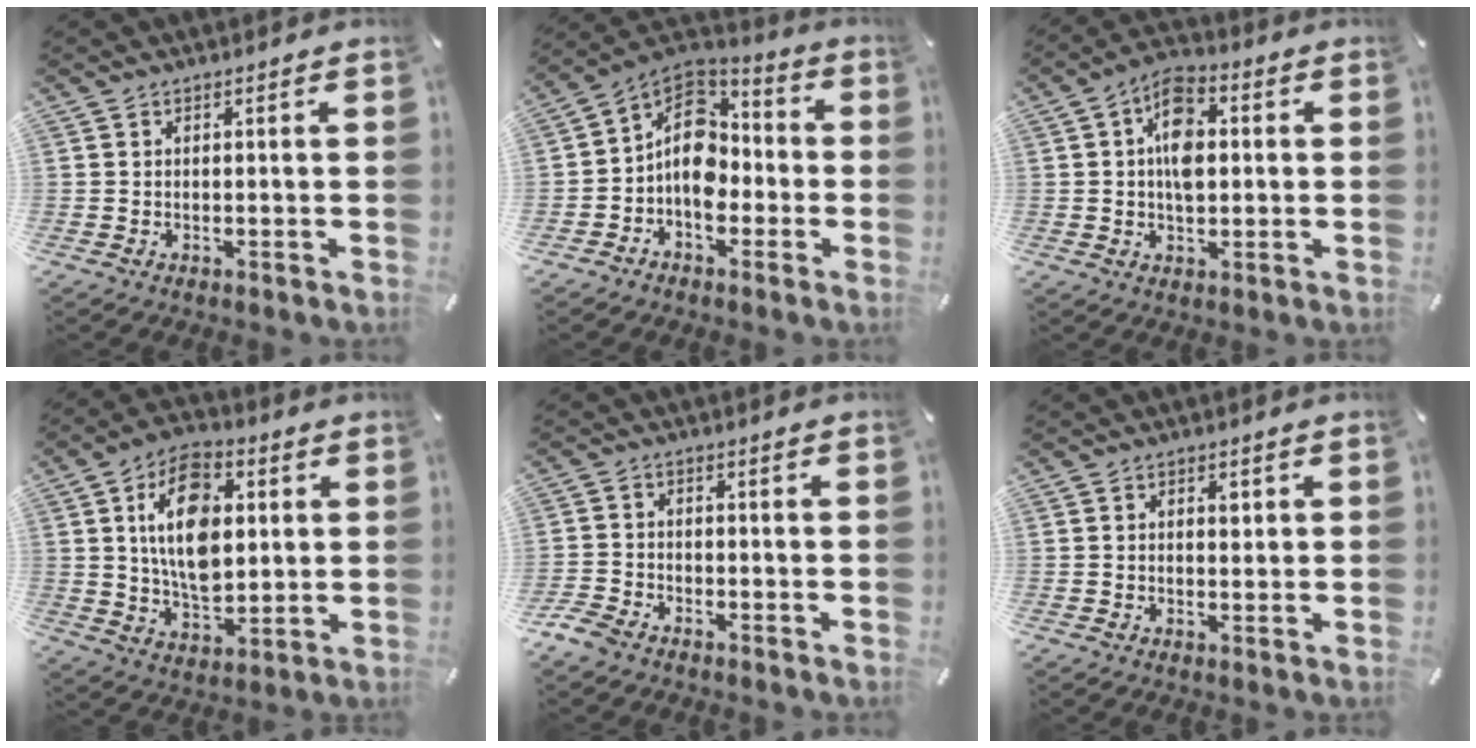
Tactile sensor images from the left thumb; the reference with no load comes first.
{"total": 12.0, "force": [-2.0, 9.3, 7.3], "torque": [-0.131, 0.006, -0.040]}
{"total": 9.4, "force": [0.8, 6.0, 7.2], "torque": [-0.109, 0.005, 0.012]}
{"total": 16.1, "force": [3.0, 10.4, 11.9], "torque": [-0.223, 0.008, 0.051]}
{"total": 4.2, "force": [-3.3, 2.1, 1.4], "torque": [-0.046, 0.010, -0.069]}
{"total": 2.2, "force": [0.4, 1.4, 1.7], "torque": [-0.013, -0.004, 0.000]}